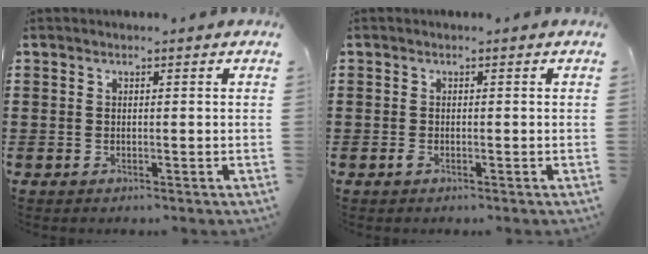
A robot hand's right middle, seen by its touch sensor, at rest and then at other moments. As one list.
[{"total": 1.0, "force": [-0.6, 0.2, 0.8], "torque": [-0.018, -0.003, -0.010]}]